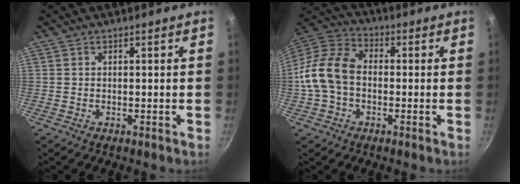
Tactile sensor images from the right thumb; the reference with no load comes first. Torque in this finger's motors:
{"motor_torque": [-0.25, 0.87, 0.46, -0.47, 0.18]}